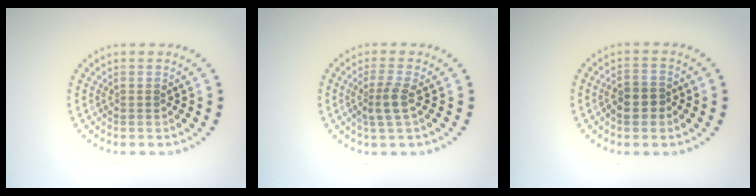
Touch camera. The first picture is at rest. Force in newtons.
{"total": 2.2, "press": 1.8, "slide": 1.3}
{"total": 2.6, "press": 2.4, "slide": 1.0}